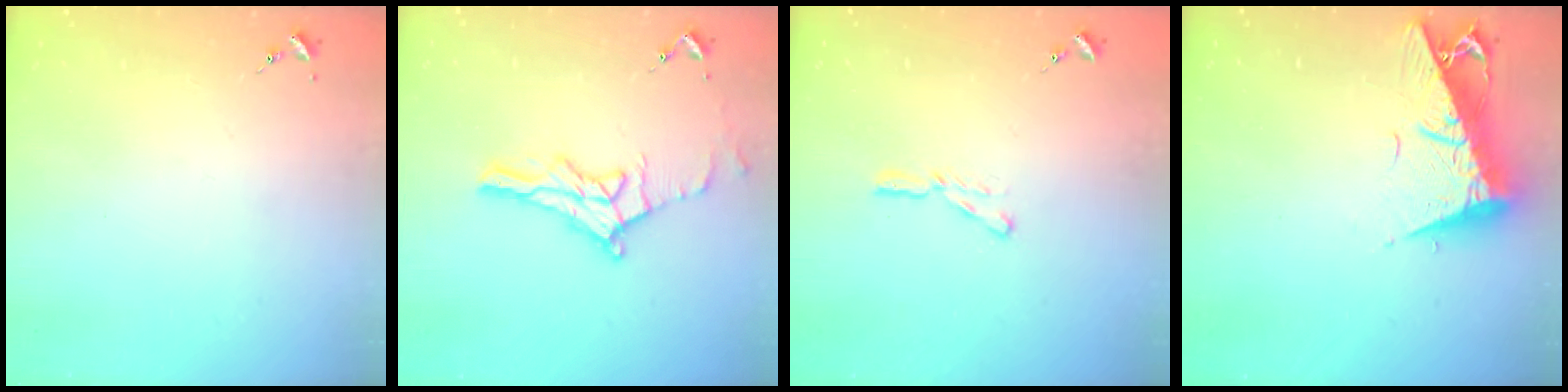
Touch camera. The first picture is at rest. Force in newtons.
{"total": 12.5, "press": 12.4, "slide": 0.8}
{"total": 4.4, "press": 4.4, "slide": 0.2}
{"total": 12.7, "press": 12.6, "slide": 1.1}